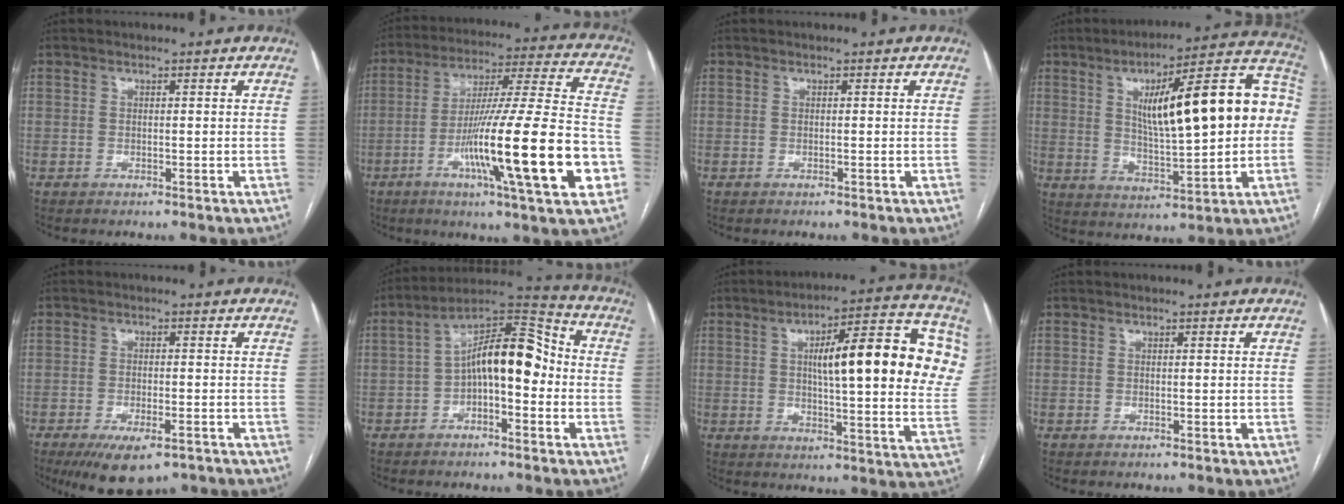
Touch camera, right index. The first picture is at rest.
{"total": 24.0, "force": [-7.6, 0.8, 22.8], "torque": [-0.340, -0.016, -0.125]}
{"total": 0.0}
{"total": 20.4, "force": [2.9, 4.3, 19.8], "torque": [-0.287, 0.041, 0.044]}
{"total": 8.2, "force": [-5.4, 2.8, 5.4], "torque": [-0.086, -0.013, -0.083]}
{"total": 11.9, "force": [-1.3, 4.8, 10.8], "torque": [-0.179, 0.050, -0.024]}
{"total": 21.7, "force": [5.2, 4.4, 20.7], "torque": [-0.242, 0.036, 0.068]}
{"total": 0.0}